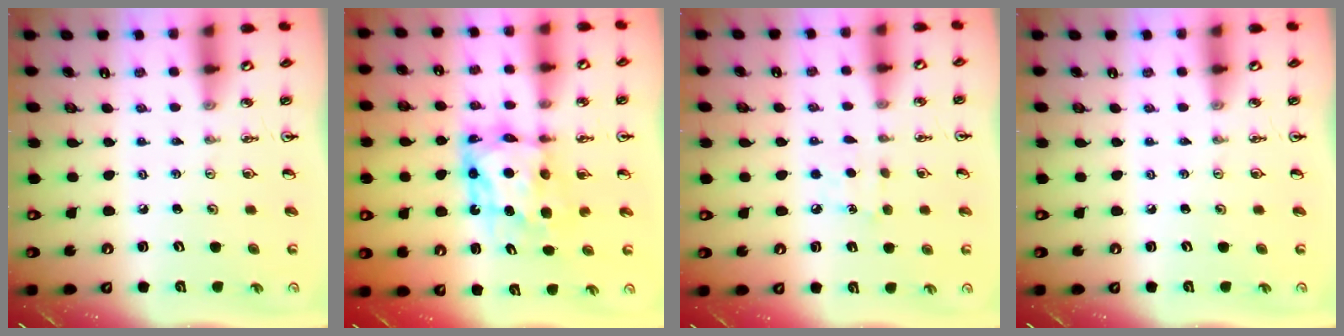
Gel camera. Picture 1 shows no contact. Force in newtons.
{"total": 8.9, "press": 8.8, "slide": 0.9}
{"total": 6.5, "press": 6.5, "slide": 0.8}
{"total": 0.0}